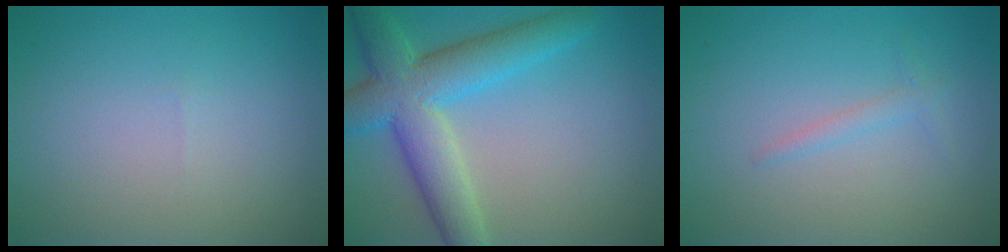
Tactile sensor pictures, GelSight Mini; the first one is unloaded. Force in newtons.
{"total": 7.6, "press": 7.6, "slide": 0.3}
{"total": 1.0, "press": 1.0, "slide": 0.1}